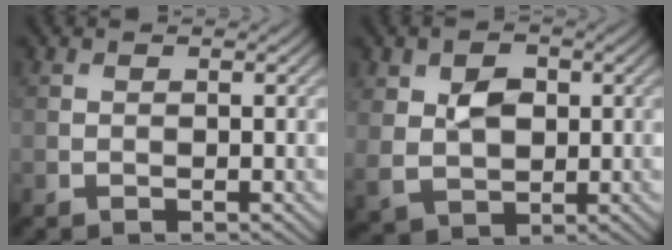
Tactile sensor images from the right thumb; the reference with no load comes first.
{"total": 5.2, "force": [1.1, 3.8, 3.5], "torque": [-0.074, -0.005, 0.022]}